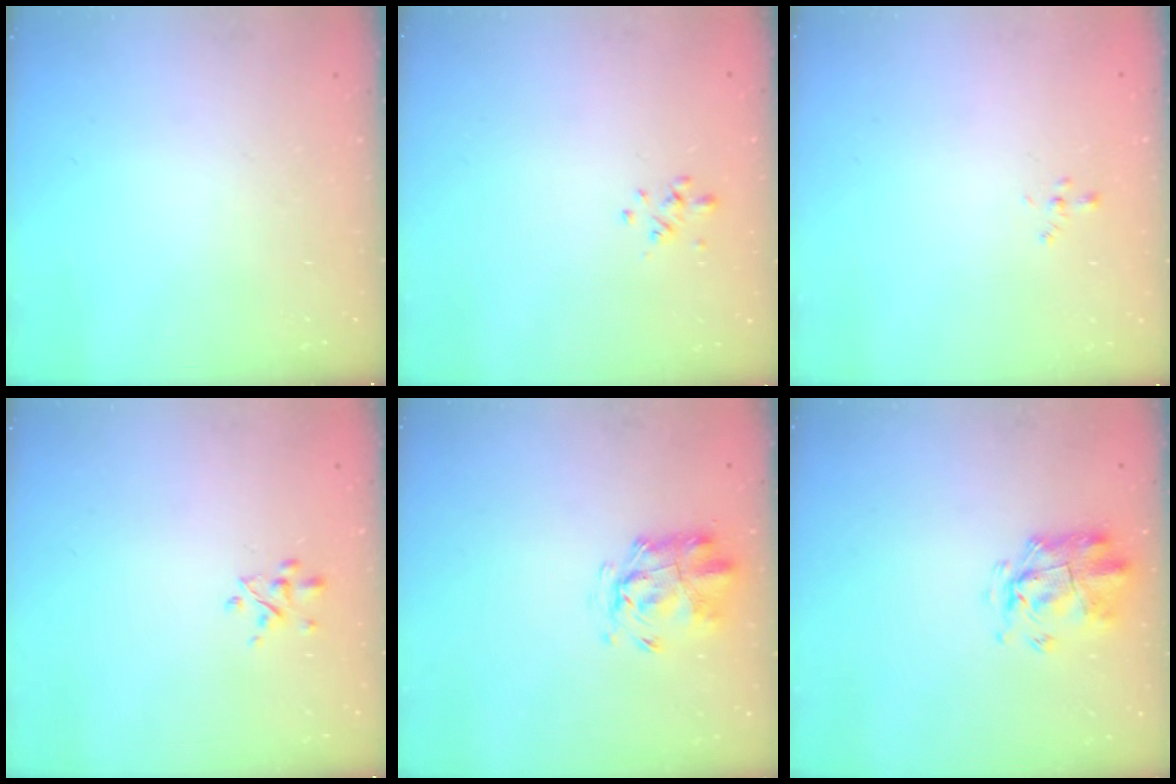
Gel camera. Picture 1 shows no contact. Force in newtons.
{"total": 0.8, "press": 0.7, "slide": 0.5}
{"total": 0.7, "press": 0.6, "slide": 0.4}
{"total": 2.5, "press": 2.5, "slide": 0.5}
{"total": 2.9, "press": 2.9, "slide": 0.7}
{"total": 3.4, "press": 3.1, "slide": 1.4}